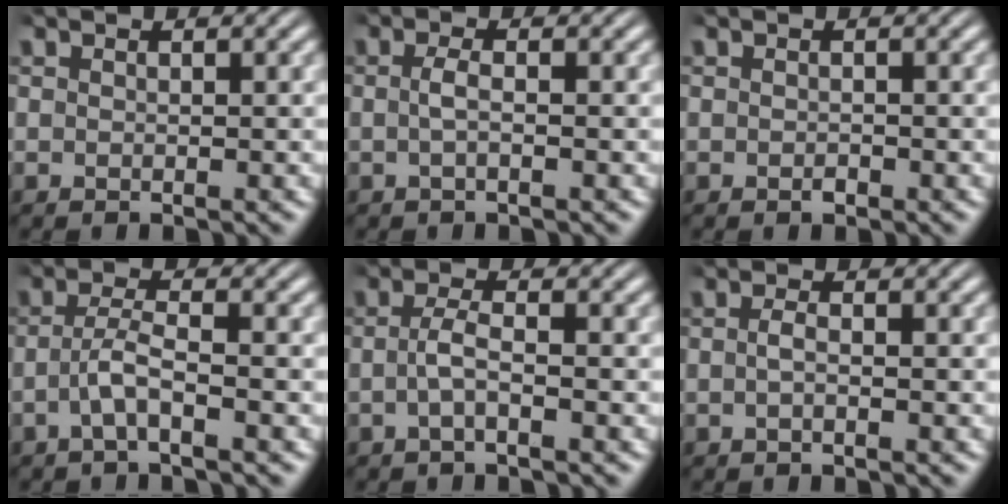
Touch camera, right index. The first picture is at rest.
{"total": 1.4, "force": [-0.5, -0.1, 1.3], "torque": [-0.031, -0.006, -0.007]}
{"total": 0.6, "force": [-0.5, 0.1, 0.3], "torque": [-0.005, -0.006, -0.006]}
{"total": 2.7, "force": [-1.7, 0.3, 2.1], "torque": [-0.045, -0.003, -0.030]}
{"total": 2.0, "force": [-1.1, 0.0, 1.7], "torque": [-0.039, -0.003, -0.018]}
{"total": 1.1, "force": [-0.6, -0.1, 0.9], "torque": [-0.023, -0.007, -0.008]}